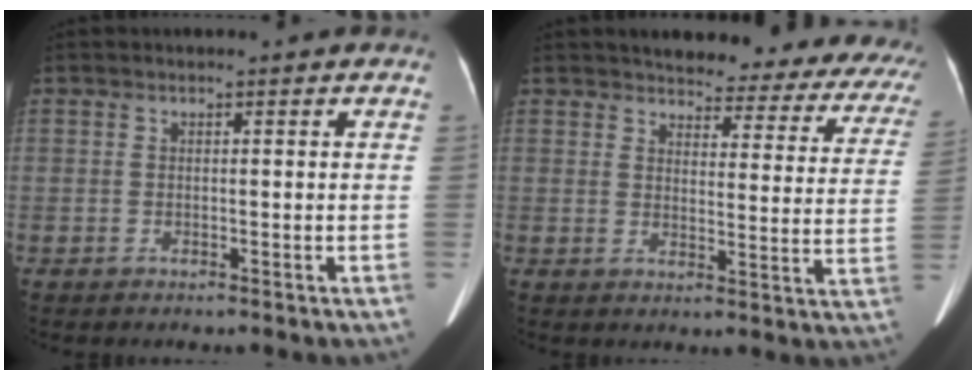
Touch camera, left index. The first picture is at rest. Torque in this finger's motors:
{"motor_torque": [0.96, -1.18, 0.08, 0.04]}